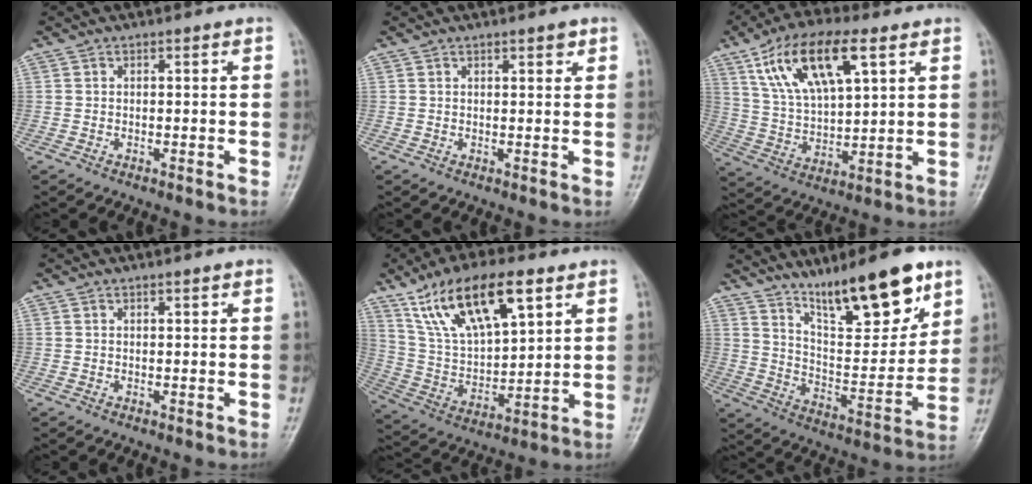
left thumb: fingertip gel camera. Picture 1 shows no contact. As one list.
[{"total": 1.8, "force": [1.2, 0.6, 1.2], "torque": [-0.012, -0.005, 0.015]}, {"total": 16.4, "force": [7.7, 6.7, 12.8], "torque": [-0.221, -0.012, 0.145]}, {"total": 0.7, "force": [0.5, 0.2, 0.5], "torque": [-0.007, -0.001, 0.007]}, {"total": 18.5, "force": [10.3, 7.3, 13.6], "torque": [-0.222, -0.026, 0.199]}, {"total": 17.8, "force": [12.2, 4.9, 12.1], "torque": [-0.155, -0.074, 0.211]}]